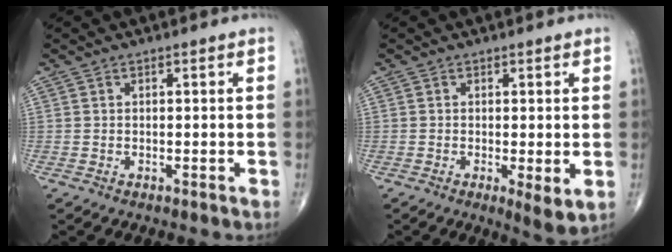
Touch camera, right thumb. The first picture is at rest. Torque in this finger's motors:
{"motor_torque": [-0.08, 0.17, -0.30, -0.25, -0.03]}